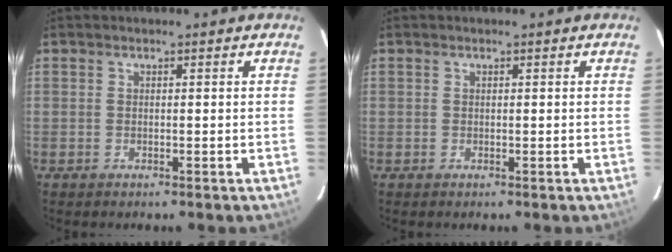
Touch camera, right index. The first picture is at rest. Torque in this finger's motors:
{"motor_torque": [0.10, 0.00, 0.01, 0.00]}